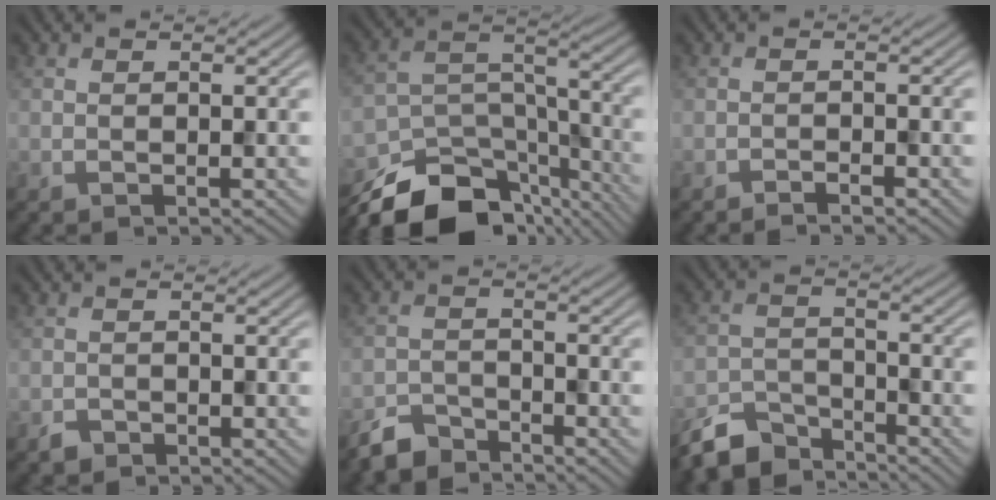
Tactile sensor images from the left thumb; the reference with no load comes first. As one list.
[{"total": 15.8, "force": [-12.4, 7.0, 6.8], "torque": [-0.154, -0.029, -0.186]}, {"total": 1.3, "force": [-1.1, 0.0, 0.5], "torque": [-0.008, 0.002, -0.021]}, {"total": 1.4, "force": [-1.1, 0.8, 0.2], "torque": [-0.003, -0.001, -0.024]}, {"total": 4.4, "force": [-4.0, 1.5, 1.0], "torque": [-0.019, -0.001, -0.086]}, {"total": 6.8, "force": [-5.9, 2.5, 2.2], "torque": [-0.048, -0.007, -0.124]}]